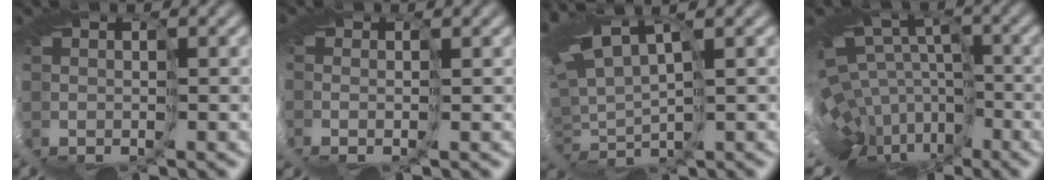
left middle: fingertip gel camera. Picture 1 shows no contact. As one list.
[{"total": 1.5, "force": [-0.2, 0.3, 1.5], "torque": [-0.045, -0.001, -0.007]}, {"total": 4.6, "force": [3.4, 0.3, 3.2], "torque": [-0.091, 0.007, 0.065]}, {"total": 9.9, "force": [-5.7, 6.3, 5.1], "torque": [-0.111, -0.006, -0.056]}]